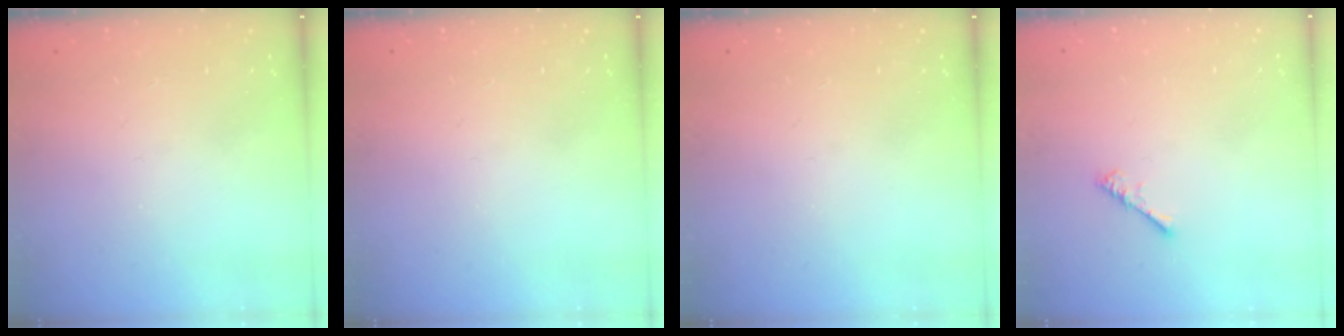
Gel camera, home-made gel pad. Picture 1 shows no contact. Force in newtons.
{"total": 0.0}
{"total": 0.0}
{"total": 0.8, "press": 0.8, "slide": 0.3}